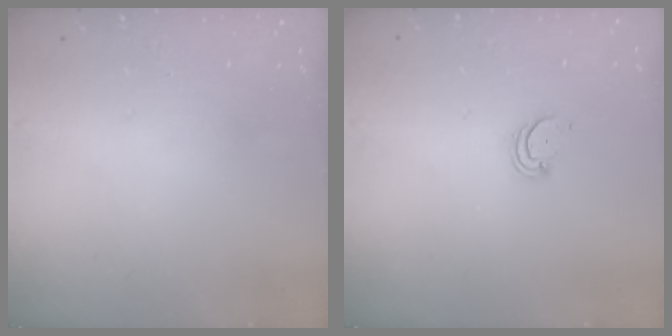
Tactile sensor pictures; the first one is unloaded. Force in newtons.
{"total": 2.0, "press": 2.0, "slide": 0.2}